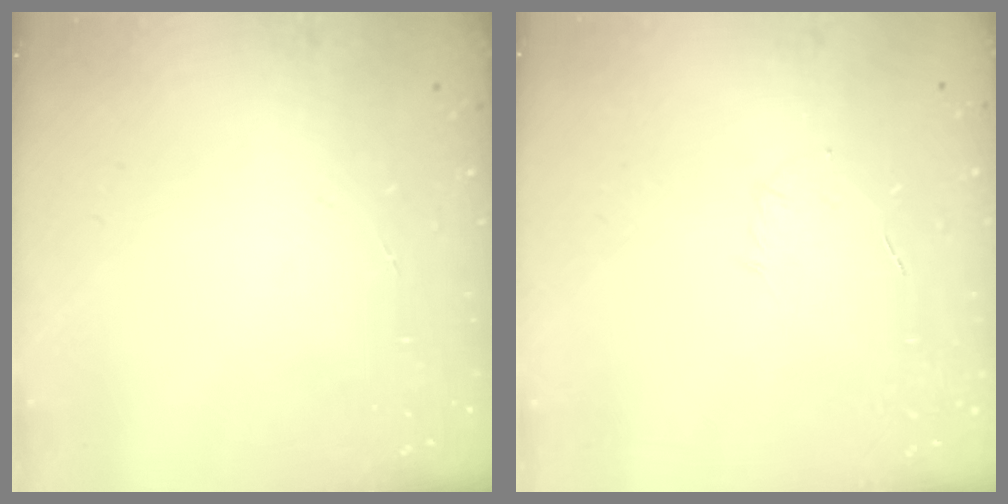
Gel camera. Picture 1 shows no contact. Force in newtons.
{"total": 2.8, "press": 2.7, "slide": 0.8}